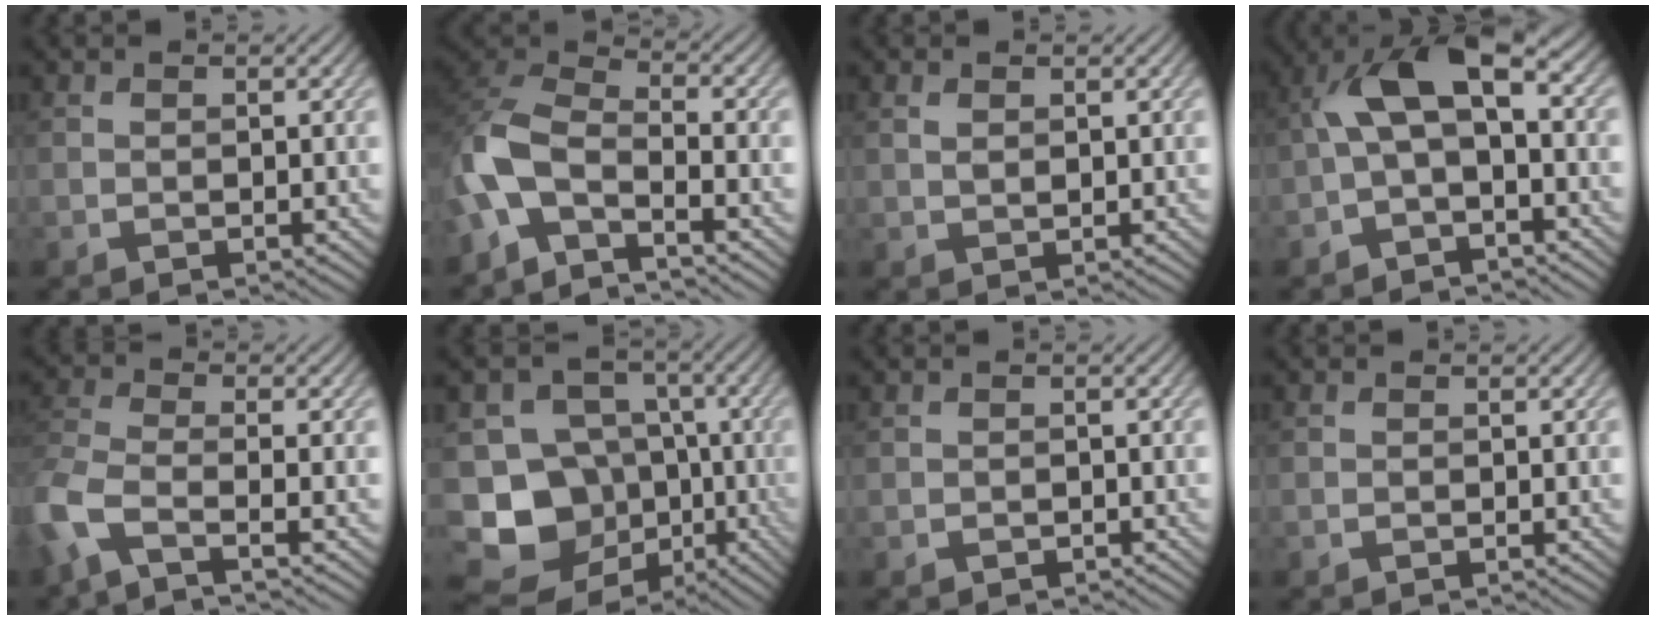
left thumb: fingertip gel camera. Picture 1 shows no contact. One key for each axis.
{"total": 8.1, "fx": -4.4, "fy": 3.5, "fz": 5.9, "tx": -0.129, "ty": 0.005, "tz": -0.111}
{"total": 1.2, "fx": 0.6, "fy": 0.6, "fz": 1.0, "tx": -0.024, "ty": 0.001, "tz": 0.013}
{"total": 7.9, "fx": -0.6, "fy": 3.9, "fz": 6.8, "tx": -0.121, "ty": 0.025, "tz": -0.020}
{"total": 5.7, "fx": -3.4, "fy": 1.5, "fz": 4.3, "tx": -0.104, "ty": -0.008, "tz": -0.086}
{"total": 15.2, "fx": -6.3, "fy": 12.4, "fz": 6.3, "tx": -0.165, "ty": -0.017, "tz": -0.106}
{"total": 0.6, "fx": -0.5, "fy": 0.3, "fz": 0.1, "tx": 0.002, "ty": -0.003, "tz": -0.008}
{"total": 0.0}